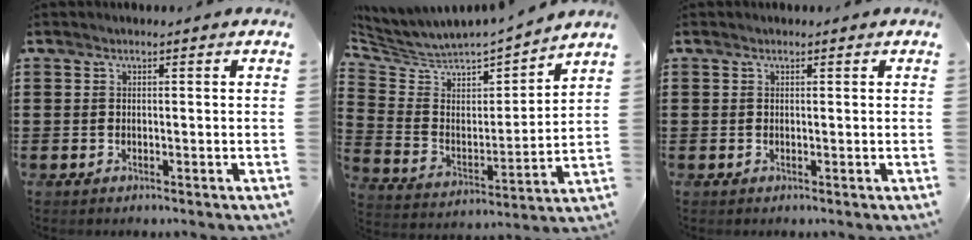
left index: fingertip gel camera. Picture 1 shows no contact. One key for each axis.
{"total": 3.2, "fx": 2.8, "fy": 1.4, "fz": 0.3, "tx": -0.035, "ty": -0.036, "tz": 0.038}
{"total": 0.0}